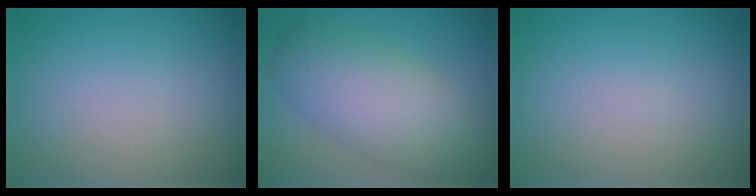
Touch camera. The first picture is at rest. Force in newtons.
{"total": 8.1, "press": 8.1, "slide": 0.4}
{"total": 0.0}